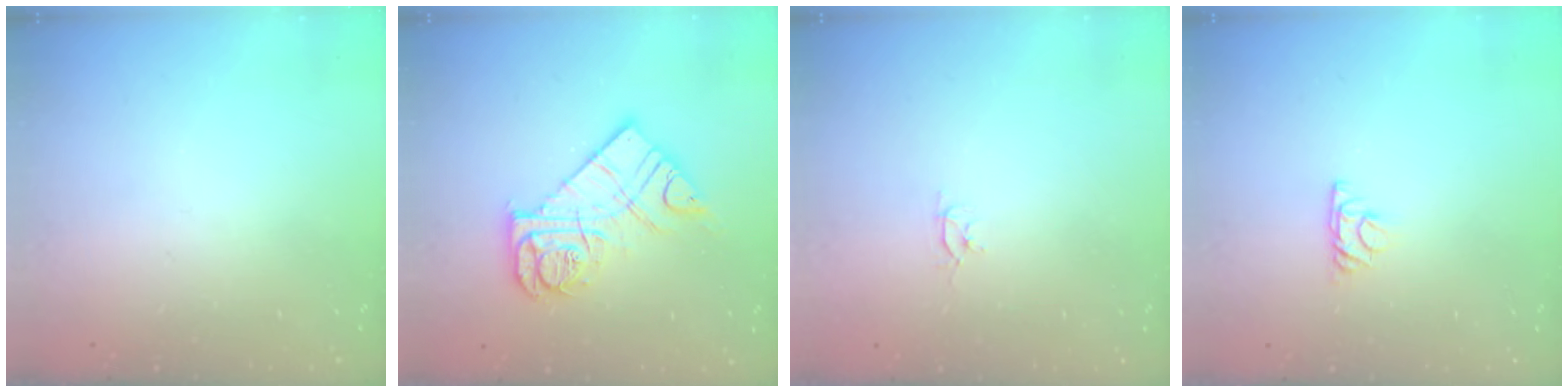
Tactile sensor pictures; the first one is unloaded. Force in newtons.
{"total": 13.9, "press": 13.8, "slide": 1.5}
{"total": 2.6, "press": 2.6, "slide": 0.3}
{"total": 4.3, "press": 4.3, "slide": 0.7}